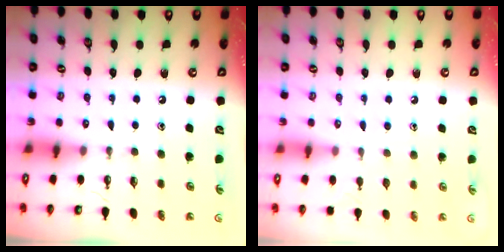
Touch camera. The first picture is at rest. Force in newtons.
{"total": 5.5, "press": 5.5, "slide": 0.5}